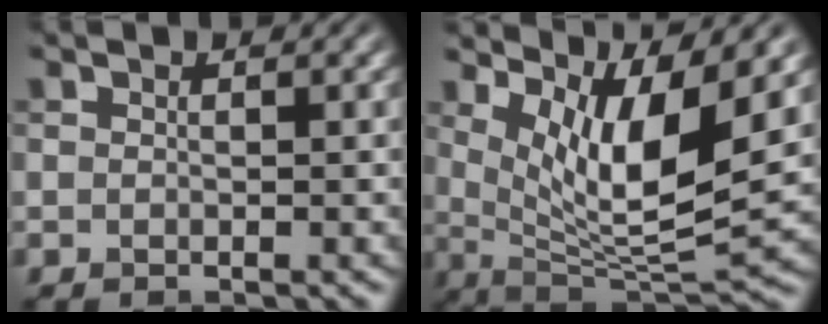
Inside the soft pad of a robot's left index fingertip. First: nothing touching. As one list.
[{"total": 9.0, "force": [3.7, 2.3, 7.8], "torque": [-0.130, -0.012, 0.073]}]